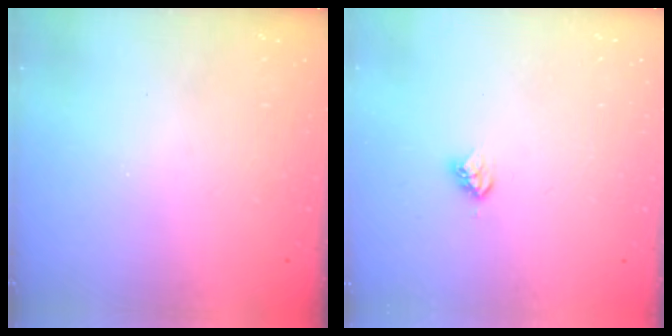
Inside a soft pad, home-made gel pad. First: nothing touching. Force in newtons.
{"total": 4.4, "press": 4.4, "slide": 0.6}